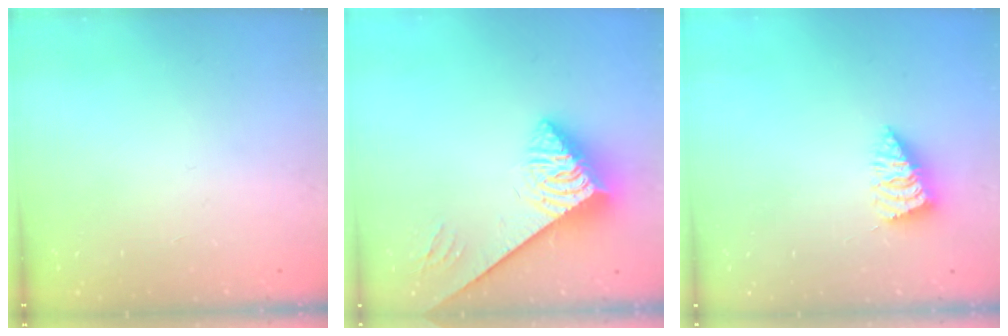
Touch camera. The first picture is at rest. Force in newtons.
{"total": 4.2, "press": 4.2, "slide": 0.6}
{"total": 2.1, "press": 2.1, "slide": 0.1}